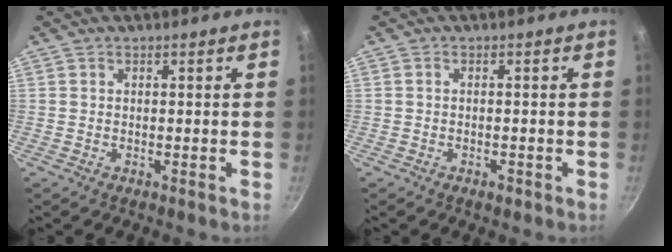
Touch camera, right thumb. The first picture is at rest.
{"total": 1.5, "force": [-0.9, 0.8, 1.0], "torque": [-0.018, 0.007, -0.012]}